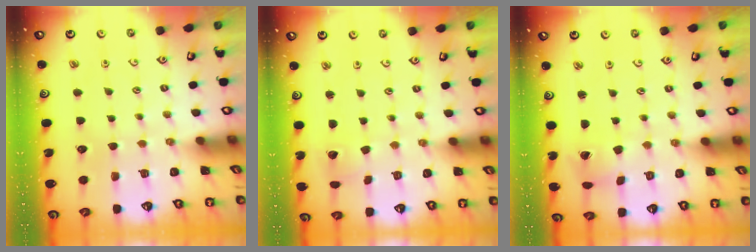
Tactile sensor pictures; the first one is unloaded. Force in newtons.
{"total": 2.8, "press": 2.8, "slide": 0.2}
{"total": 1.6, "press": 1.5, "slide": 0.3}